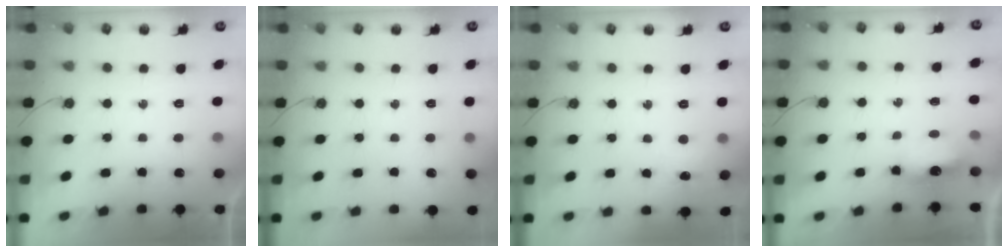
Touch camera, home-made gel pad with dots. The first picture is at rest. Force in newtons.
{"total": 0.0}
{"total": 5.7, "press": 5.7, "slide": 0.8}
{"total": 4.9, "press": 4.8, "slide": 0.6}